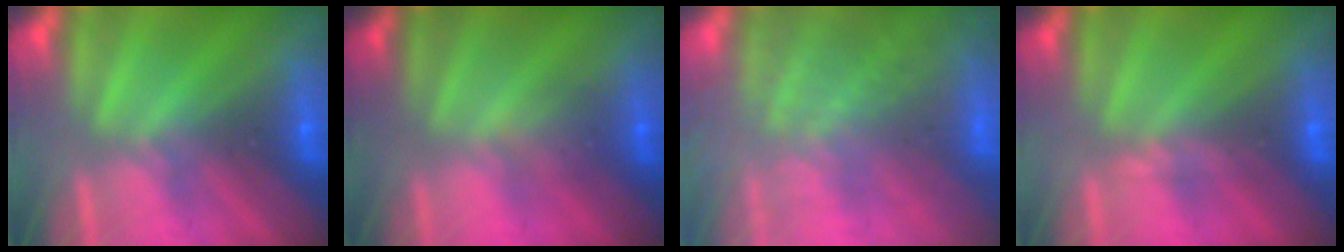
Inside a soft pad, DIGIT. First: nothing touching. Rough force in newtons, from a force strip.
{"total": 1.0}
{"total": 7.1}
{"total": 3.4}